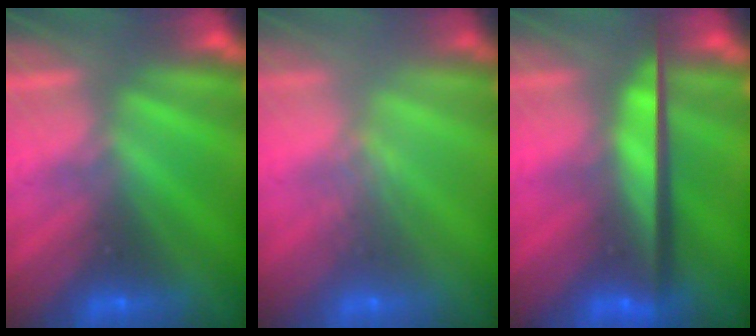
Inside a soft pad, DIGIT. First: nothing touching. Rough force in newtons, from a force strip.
{"total": 2.4}
{"total": 11.1}